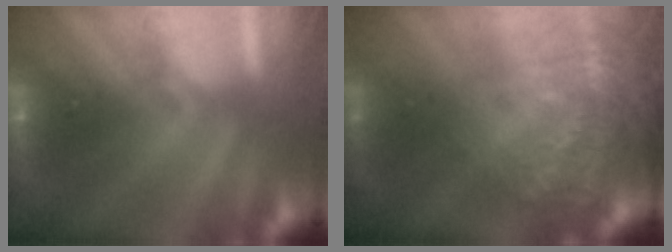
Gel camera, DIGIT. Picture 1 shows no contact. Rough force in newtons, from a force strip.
{"total": 7.6}